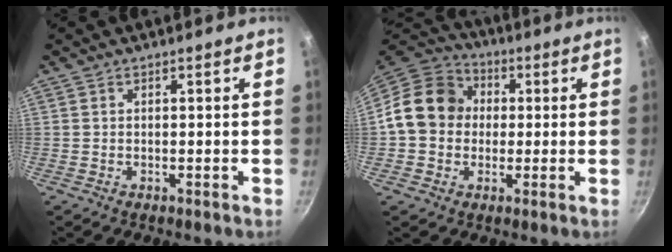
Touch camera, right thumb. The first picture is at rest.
{"total": 13.8, "force": [0.7, 12.0, 6.9], "torque": [-0.092, 0.030, -0.008]}